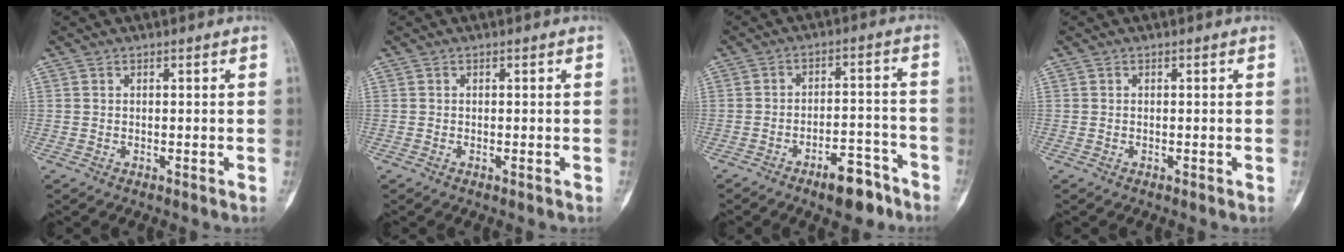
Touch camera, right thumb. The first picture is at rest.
{"total": 0.0}
{"total": 8.4, "force": [-5.8, 3.4, 5.1], "torque": [-0.063, 0.048, -0.083]}
{"total": 0.0}